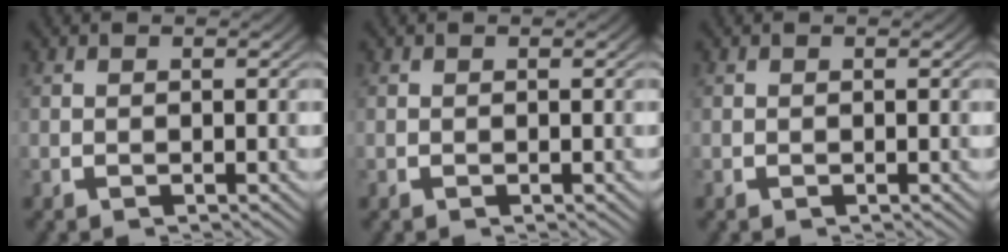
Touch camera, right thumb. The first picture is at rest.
{"total": 0.0}
{"total": 0.0}